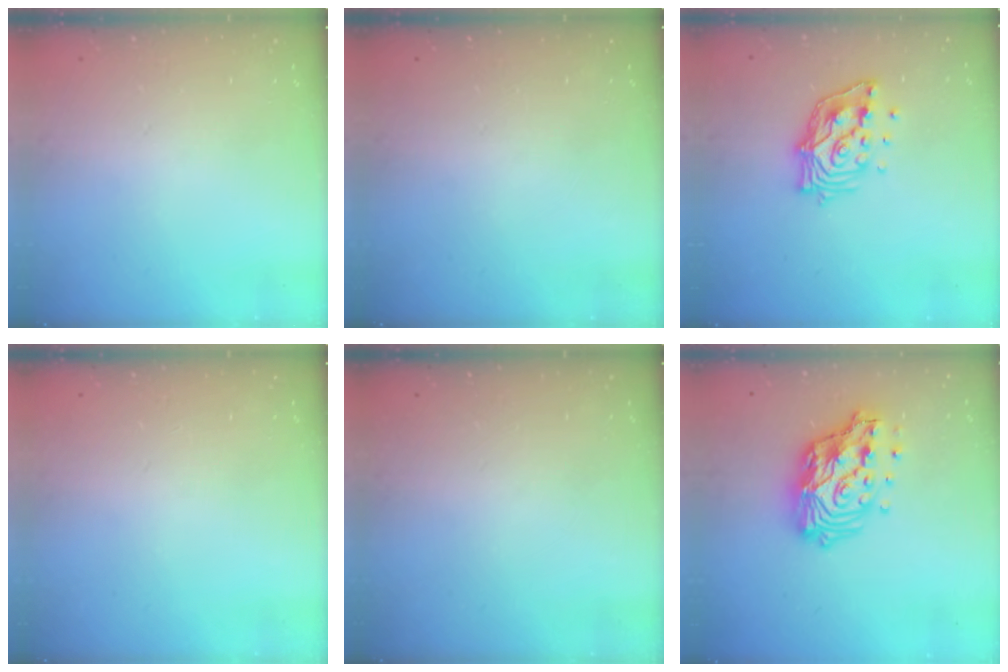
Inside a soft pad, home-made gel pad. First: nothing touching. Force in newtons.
{"total": 0.0}
{"total": 12.4, "press": 12.4, "slide": 1.2}
{"total": 0.0}
{"total": 0.0}
{"total": 17.2, "press": 17.1, "slide": 1.6}